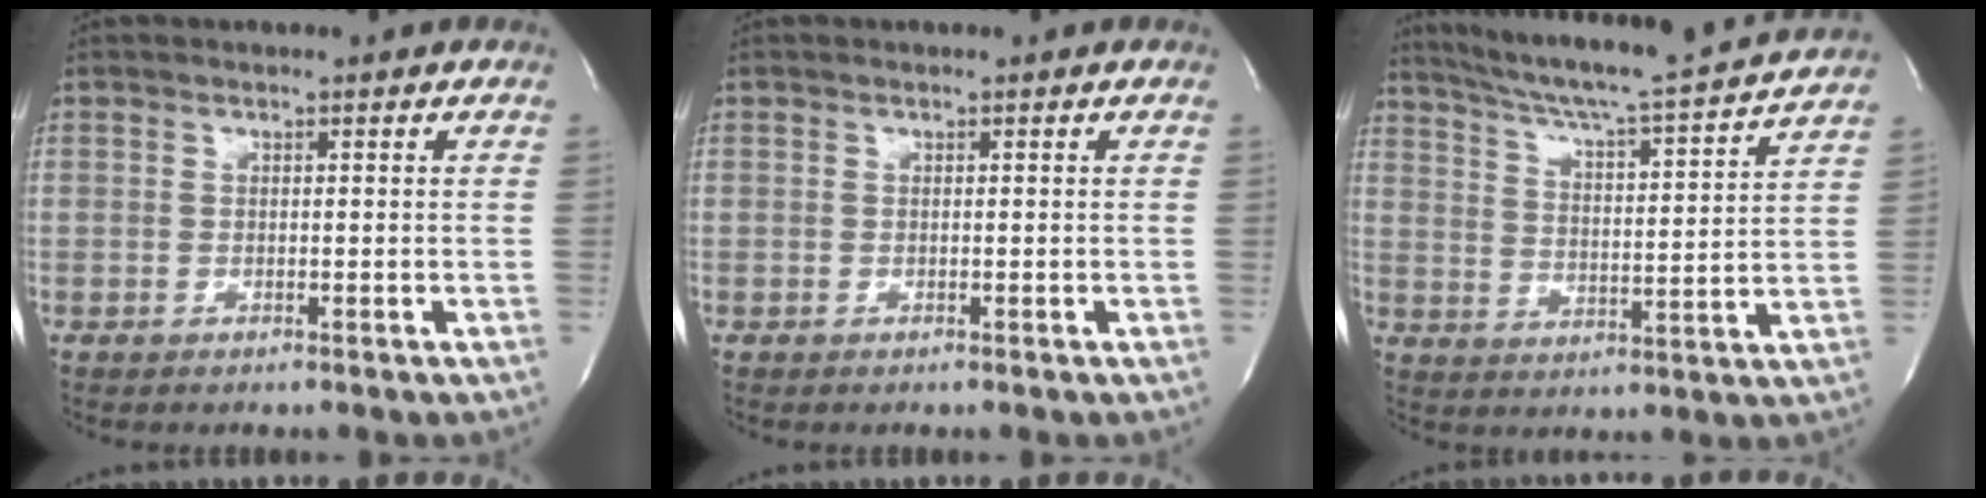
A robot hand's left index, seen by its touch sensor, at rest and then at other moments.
{"total": 0.0}
{"total": 19.0, "force": [17.3, -0.6, 7.7], "torque": [-0.133, -0.020, 0.248]}